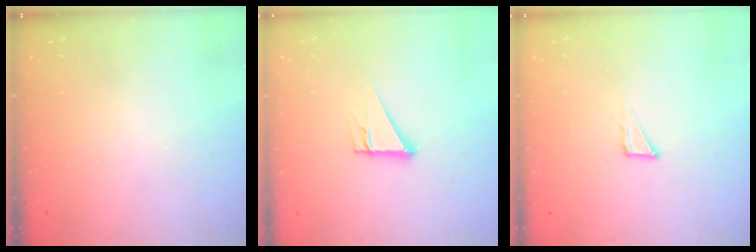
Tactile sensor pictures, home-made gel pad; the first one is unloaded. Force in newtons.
{"total": 5.1, "press": 5.0, "slide": 0.4}
{"total": 3.4, "press": 3.4, "slide": 0.3}